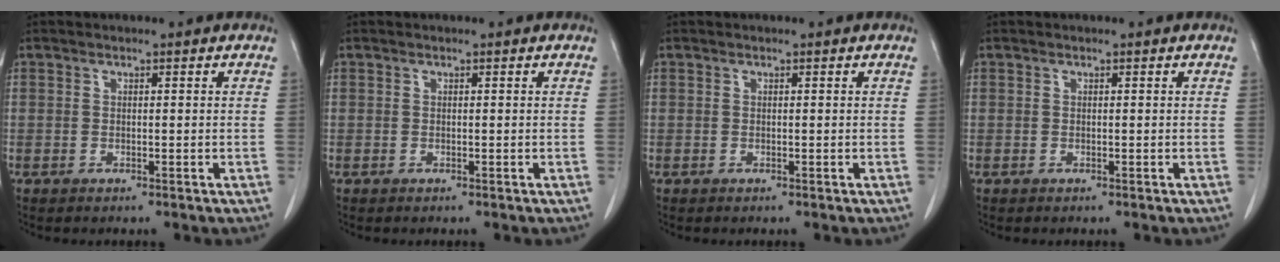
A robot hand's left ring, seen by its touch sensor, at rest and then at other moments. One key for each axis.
{"total": 0.0}
{"total": 0.0}
{"total": 0.0}